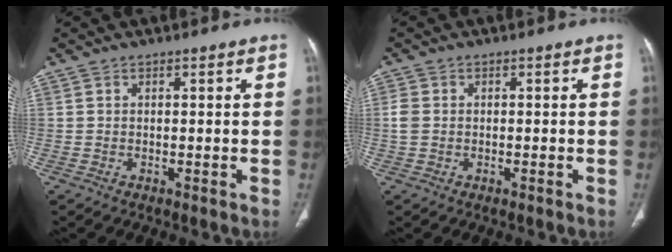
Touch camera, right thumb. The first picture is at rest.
{"total": 2.3, "force": [-0.3, 1.8, 1.4], "torque": [-0.039, 0.004, -0.008]}